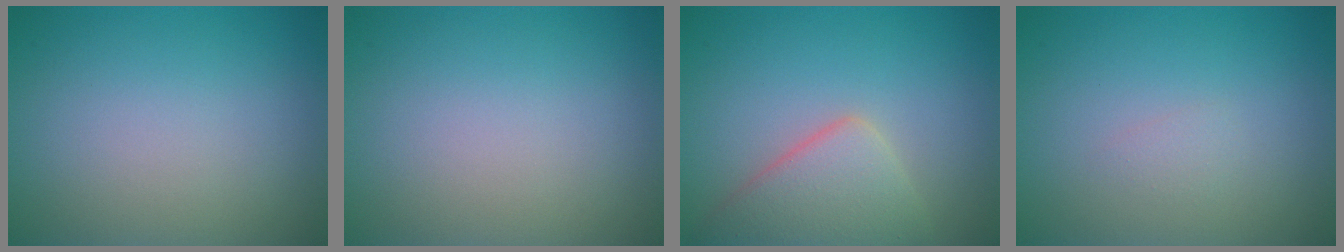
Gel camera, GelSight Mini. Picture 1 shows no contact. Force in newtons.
{"total": 0.0}
{"total": 4.7, "press": 4.7, "slide": 0.1}
{"total": 0.6, "press": 0.6, "slide": 0.0}